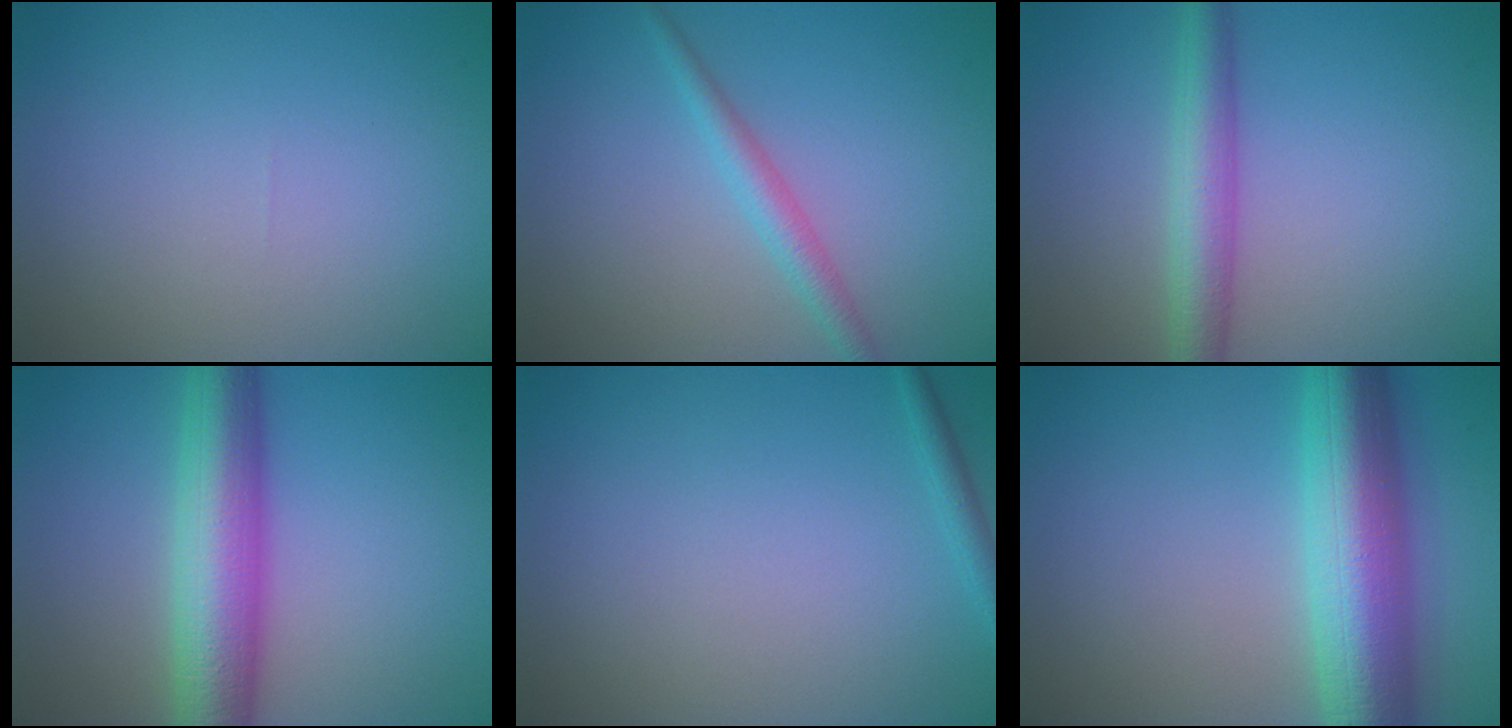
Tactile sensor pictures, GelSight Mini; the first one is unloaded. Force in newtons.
{"total": 2.2, "press": 2.2, "slide": 0.0}
{"total": 4.1, "press": 4.1, "slide": 0.1}
{"total": 8.2, "press": 8.2, "slide": 0.2}
{"total": 1.2, "press": 1.1, "slide": 0.1}
{"total": 10.1, "press": 10.1, "slide": 0.1}